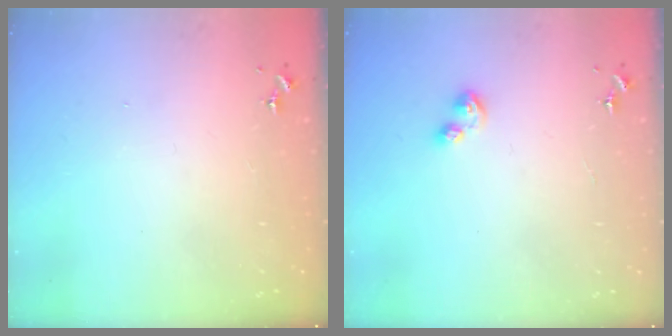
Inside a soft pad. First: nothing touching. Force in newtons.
{"total": 7.0, "press": 7.0, "slide": 0.7}